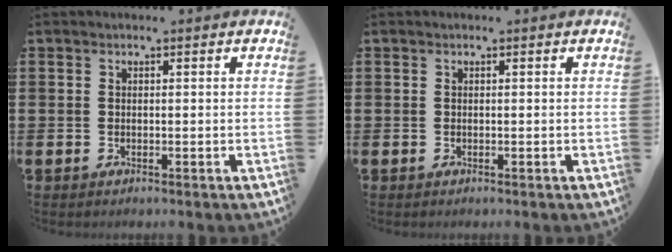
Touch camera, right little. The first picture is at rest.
{"total": 0.0}